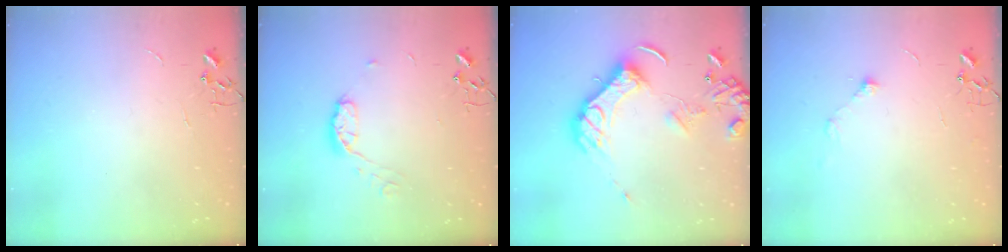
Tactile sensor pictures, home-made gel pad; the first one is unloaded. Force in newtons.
{"total": 7.6, "press": 7.6, "slide": 0.5}
{"total": 15.3, "press": 15.2, "slide": 2.3}
{"total": 6.0, "press": 6.0, "slide": 0.8}